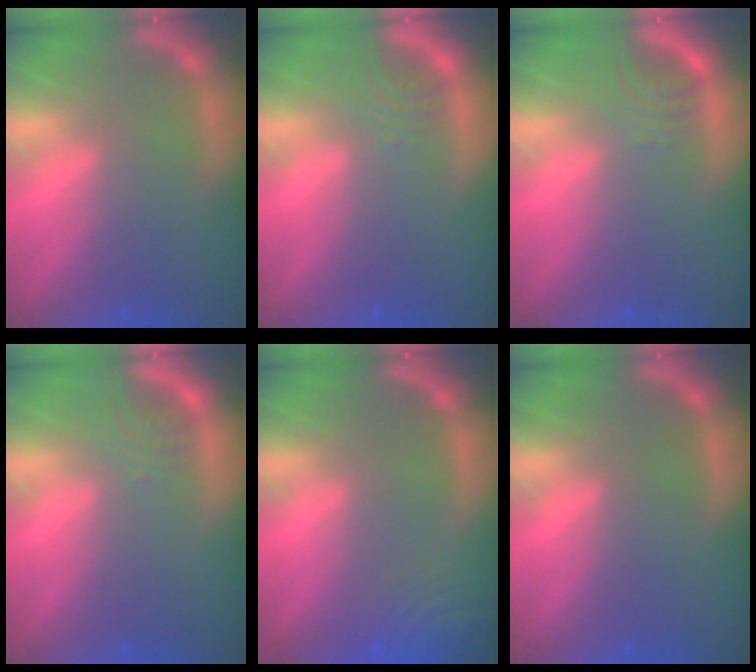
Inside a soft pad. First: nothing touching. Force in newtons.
{"total": 2.0}
{"total": 2.5}
{"total": 2.0}
{"total": 9.0}
{"total": 0.0}